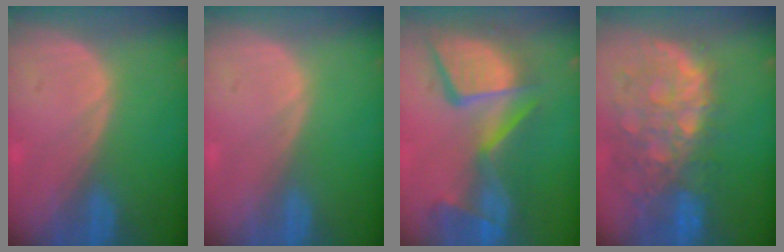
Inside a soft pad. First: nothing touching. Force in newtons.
{"total": 0.0}
{"total": 13.7, "press": 11.2, "slide": 8.0}
{"total": 12.2, "press": 10.1, "slide": 6.8}